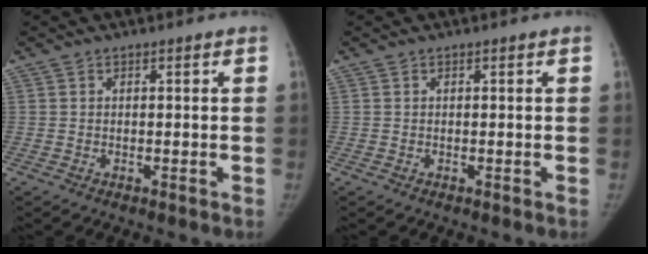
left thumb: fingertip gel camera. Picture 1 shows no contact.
{"total": 0.0}